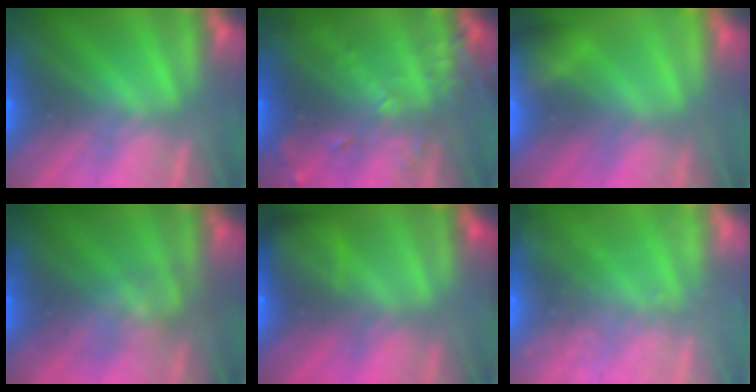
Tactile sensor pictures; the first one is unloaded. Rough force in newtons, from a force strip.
{"total": 7.5}
{"total": 5.1}
{"total": 2.3}
{"total": 5.9}
{"total": 2.4}